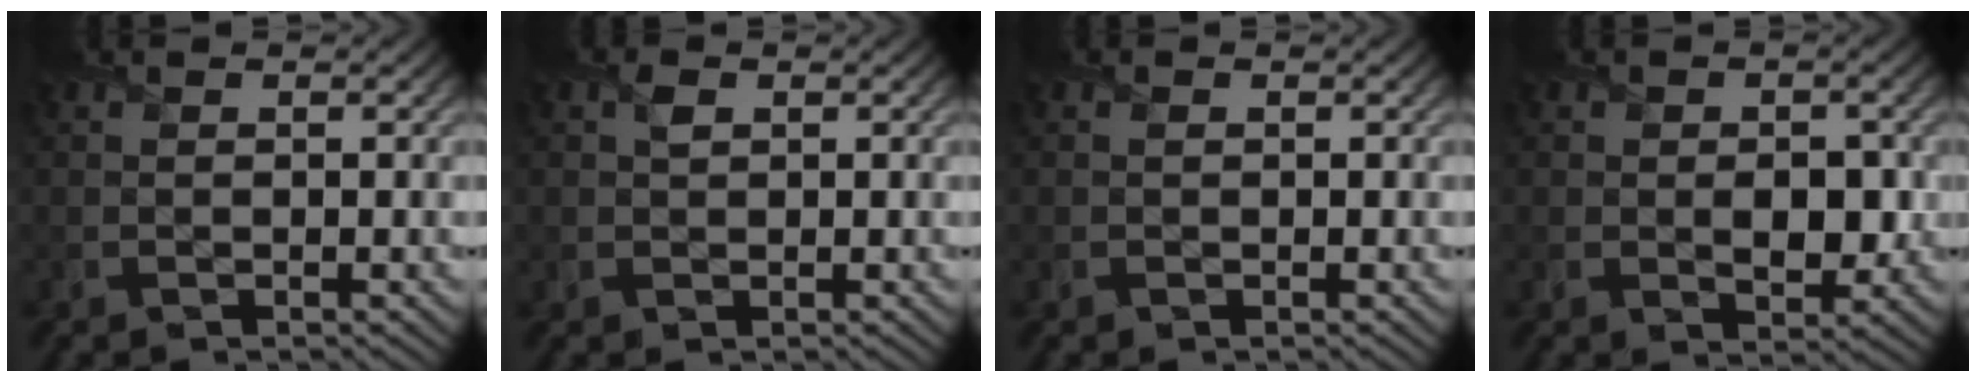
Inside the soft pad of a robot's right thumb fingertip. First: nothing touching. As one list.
[{"total": 1.3, "force": [0.6, 0.8, 0.8], "torque": [-0.018, 0.005, 0.009]}, {"total": 0.0}, {"total": 3.8, "force": [-0.4, 2.4, 3.0], "torque": [-0.050, -0.009, -0.006]}]